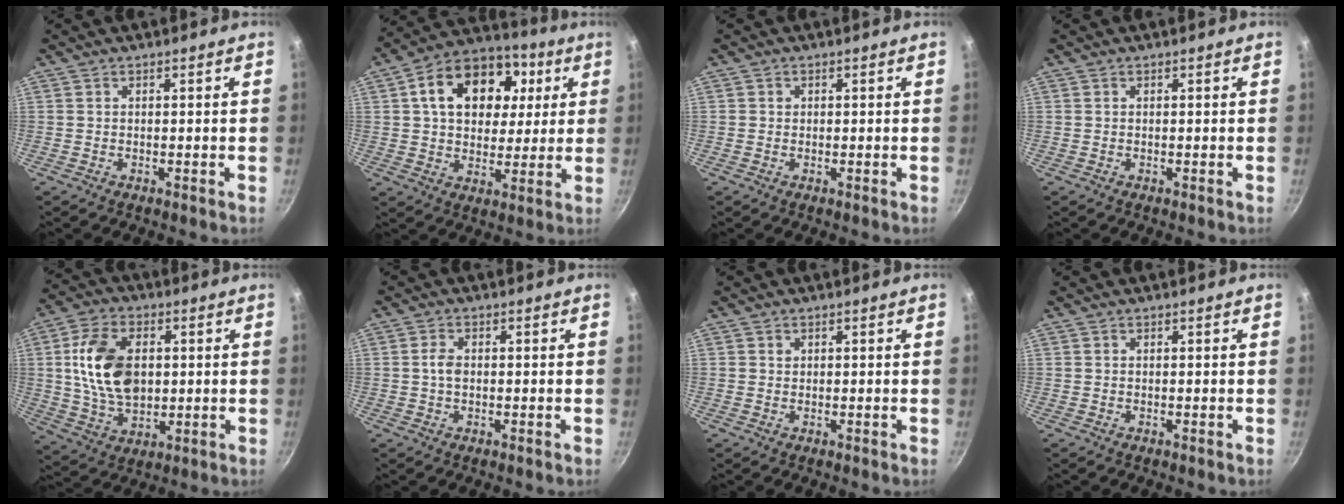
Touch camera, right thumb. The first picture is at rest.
{"total": 18.5, "force": [5.2, 13.3, 11.8], "torque": [-0.172, 0.014, 0.073]}
{"total": 0.8, "force": [0.1, 0.8, 0.1], "torque": [0.002, 0.002, 0.000]}
{"total": 0.0}
{"total": 15.2, "force": [1.9, 9.9, 11.4], "torque": [-0.189, -0.002, 0.036]}
{"total": 2.5, "force": [0.0, 1.7, 1.8], "torque": [-0.033, 0.007, -0.003]}
{"total": 1.3, "force": [0.6, 1.1, 0.3], "torque": [-0.001, 0.000, 0.010]}
{"total": 0.0}